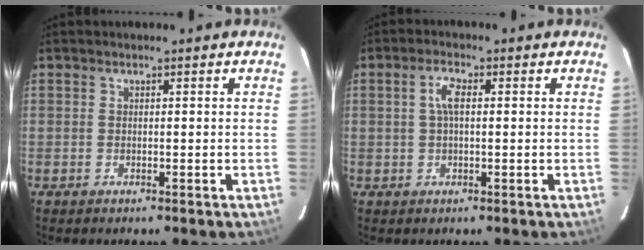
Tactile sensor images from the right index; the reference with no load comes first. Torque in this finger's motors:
{"motor_torque": [0.24, -0.14, 0.36, 0.06]}